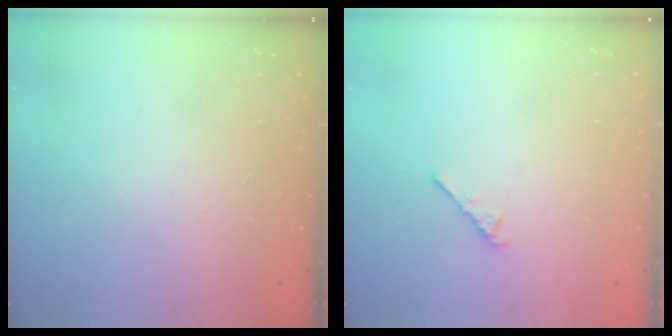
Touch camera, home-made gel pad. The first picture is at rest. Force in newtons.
{"total": 3.9, "press": 3.8, "slide": 0.8}